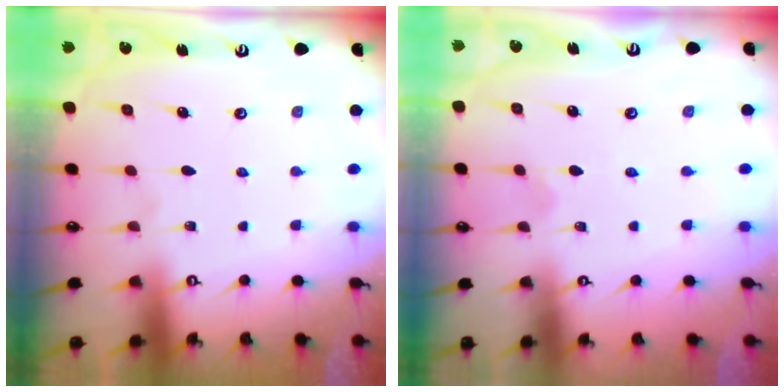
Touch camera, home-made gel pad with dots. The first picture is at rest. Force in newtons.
{"total": 1.2, "press": 1.2, "slide": 0.2}